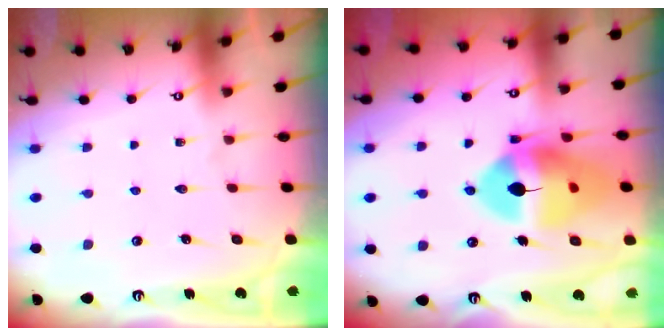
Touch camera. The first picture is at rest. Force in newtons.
{"total": 16.9, "press": 16.7, "slide": 2.0}